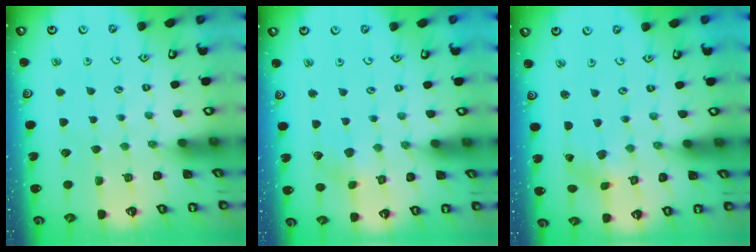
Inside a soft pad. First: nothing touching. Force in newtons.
{"total": 3.9, "press": 3.9, "slide": 0.5}
{"total": 1.5, "press": 1.5, "slide": 0.2}